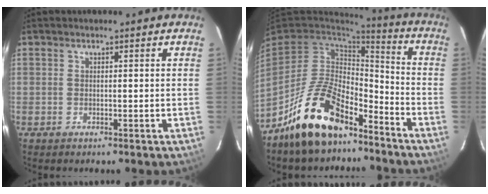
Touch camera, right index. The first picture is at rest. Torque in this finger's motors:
{"motor_torque": [1.06, -1.08, 0.59, 0.21]}